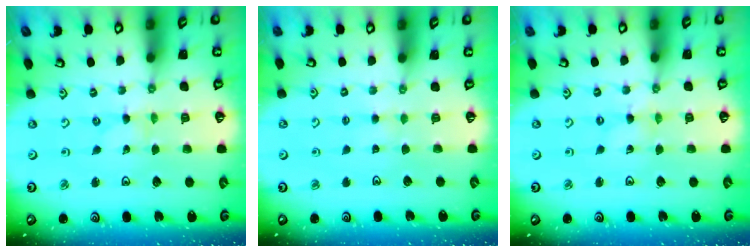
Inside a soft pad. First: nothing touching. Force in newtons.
{"total": 1.8, "press": 1.7, "slide": 0.4}
{"total": 0.0}